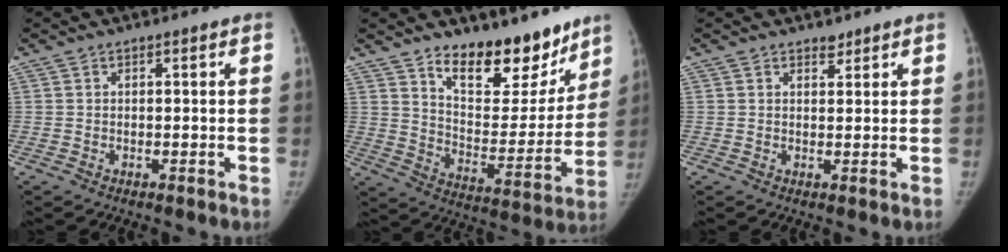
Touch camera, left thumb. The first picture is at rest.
{"total": 18.2, "force": [13.2, 8.5, 9.2], "torque": [-0.068, -0.104, 0.204]}
{"total": 1.5, "force": [1.3, 0.7, 0.3], "torque": [0.005, -0.010, 0.017]}